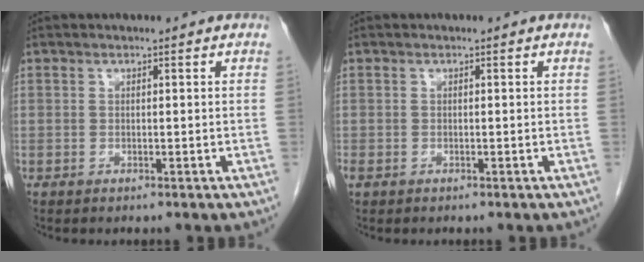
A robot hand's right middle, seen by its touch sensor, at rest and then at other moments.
{"total": 0.6, "force": [-0.3, 0.4, 0.3], "torque": [-0.013, -0.001, -0.003]}